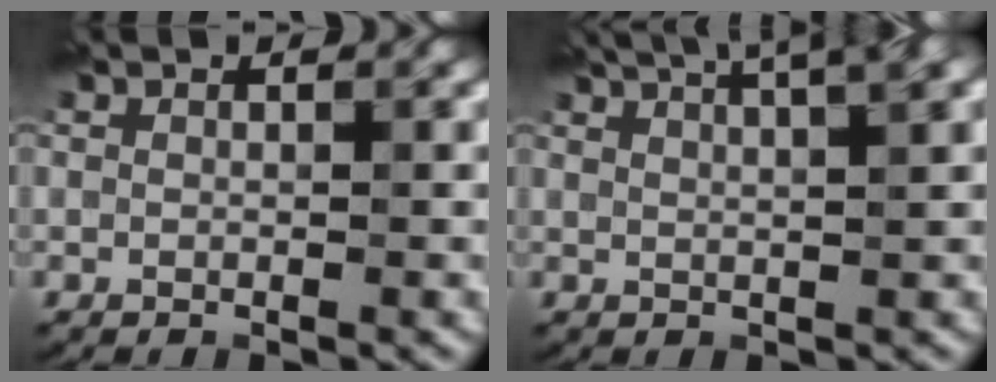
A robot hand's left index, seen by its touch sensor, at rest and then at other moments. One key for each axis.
{"total": 8.6, "fx": 5.6, "fy": 3.0, "fz": 5.8, "tx": -0.052, "ty": 0.053, "tz": 0.046}